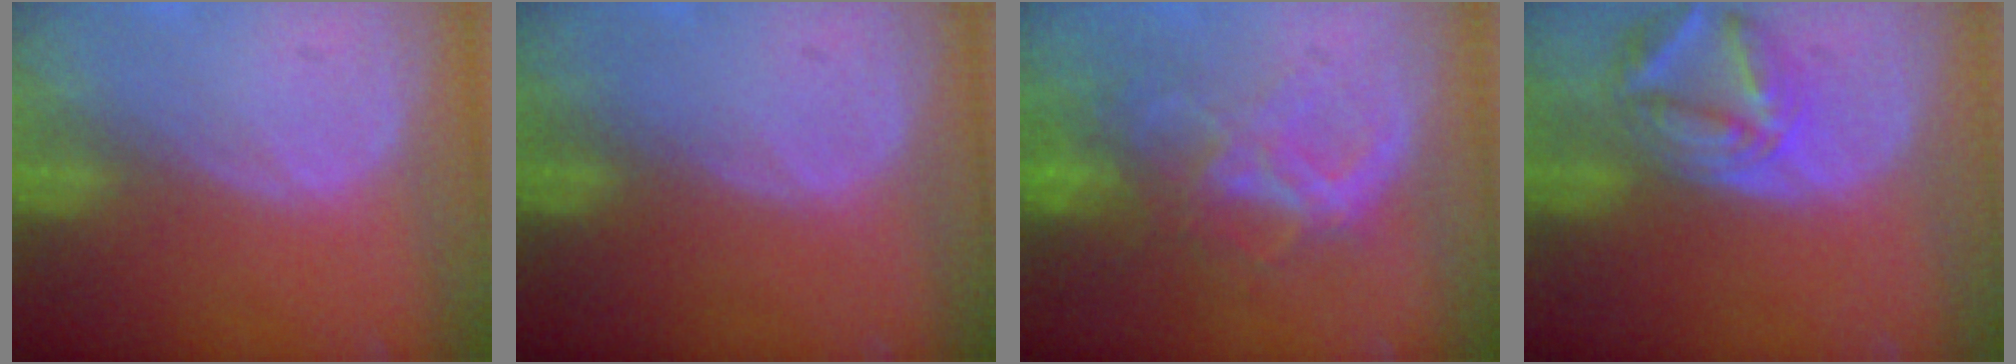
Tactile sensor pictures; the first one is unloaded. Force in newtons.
{"total": 0.0}
{"total": 8.8, "press": 7.6, "slide": 4.4}
{"total": 6.5, "press": 6.4, "slide": 1.3}